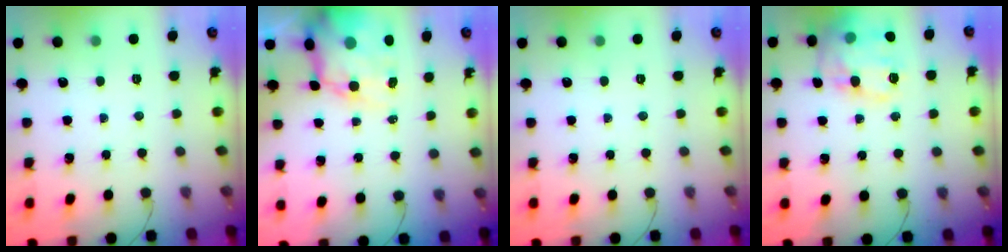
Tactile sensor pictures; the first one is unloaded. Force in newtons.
{"total": 10.2, "press": 9.7, "slide": 3.1}
{"total": 0.0}
{"total": 17.2, "press": 17.1, "slide": 1.5}